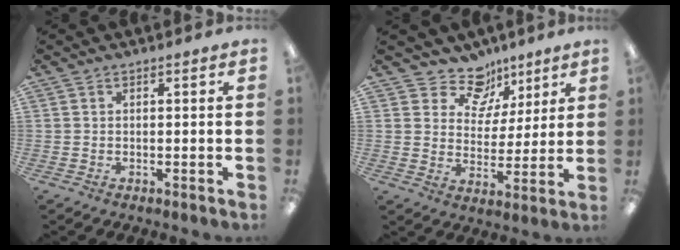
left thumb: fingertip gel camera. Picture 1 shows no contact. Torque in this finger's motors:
{"motor_torque": [-0.10, -0.03, -0.20, -0.28, 0.00]}